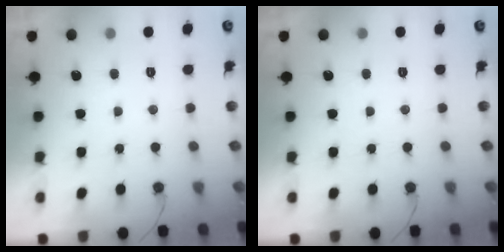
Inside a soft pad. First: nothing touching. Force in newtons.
{"total": 0.0}